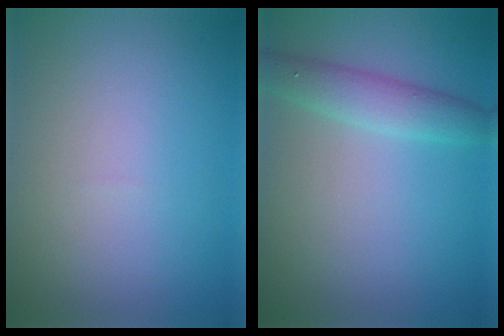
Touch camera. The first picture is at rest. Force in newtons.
{"total": 3.0, "press": 3.0, "slide": 0.1}